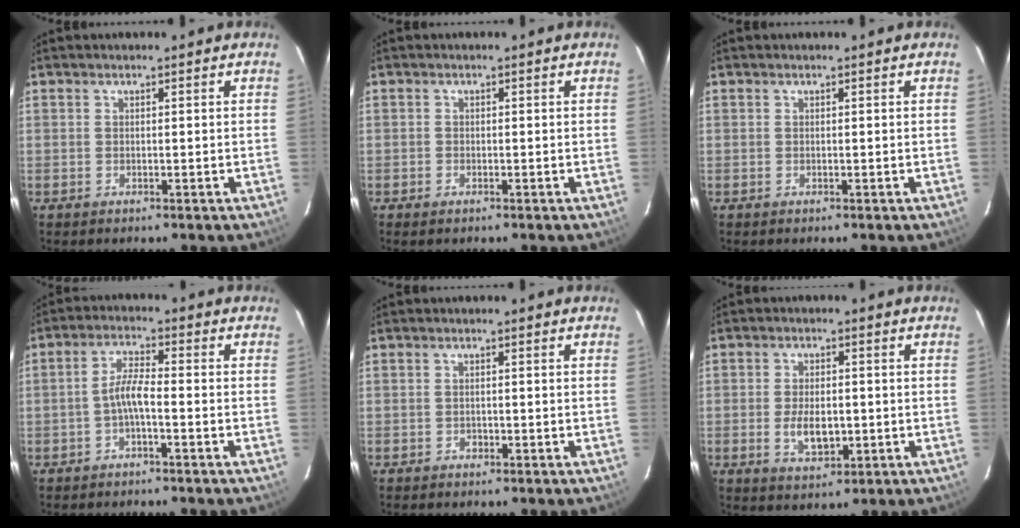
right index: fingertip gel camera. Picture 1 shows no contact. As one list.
[{"total": 0.9, "force": [-0.7, 0.6, 0.3], "torque": [-0.006, -0.001, -0.014]}, {"total": 0.0}, {"total": 3.9, "force": [-1.7, 0.7, 3.4], "torque": [-0.074, 0.011, -0.035]}, {"total": 0.8, "force": [-0.5, 0.6, 0.2], "torque": [-0.002, 0.002, -0.005]}, {"total": 6.3, "force": [-1.2, 3.5, 5.1], "torque": [-0.101, -0.008, -0.014]}]